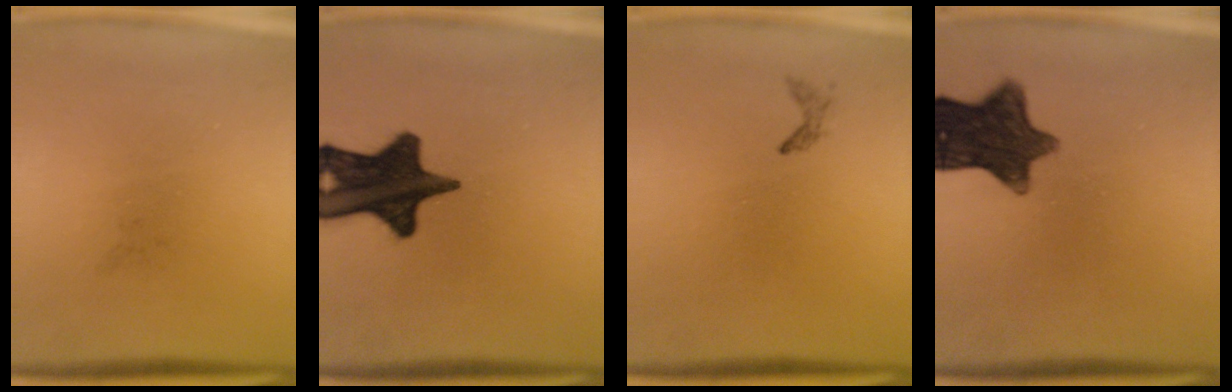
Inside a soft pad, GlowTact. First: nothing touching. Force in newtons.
{"total": 17.1}
{"total": 0.7}
{"total": 11.4}